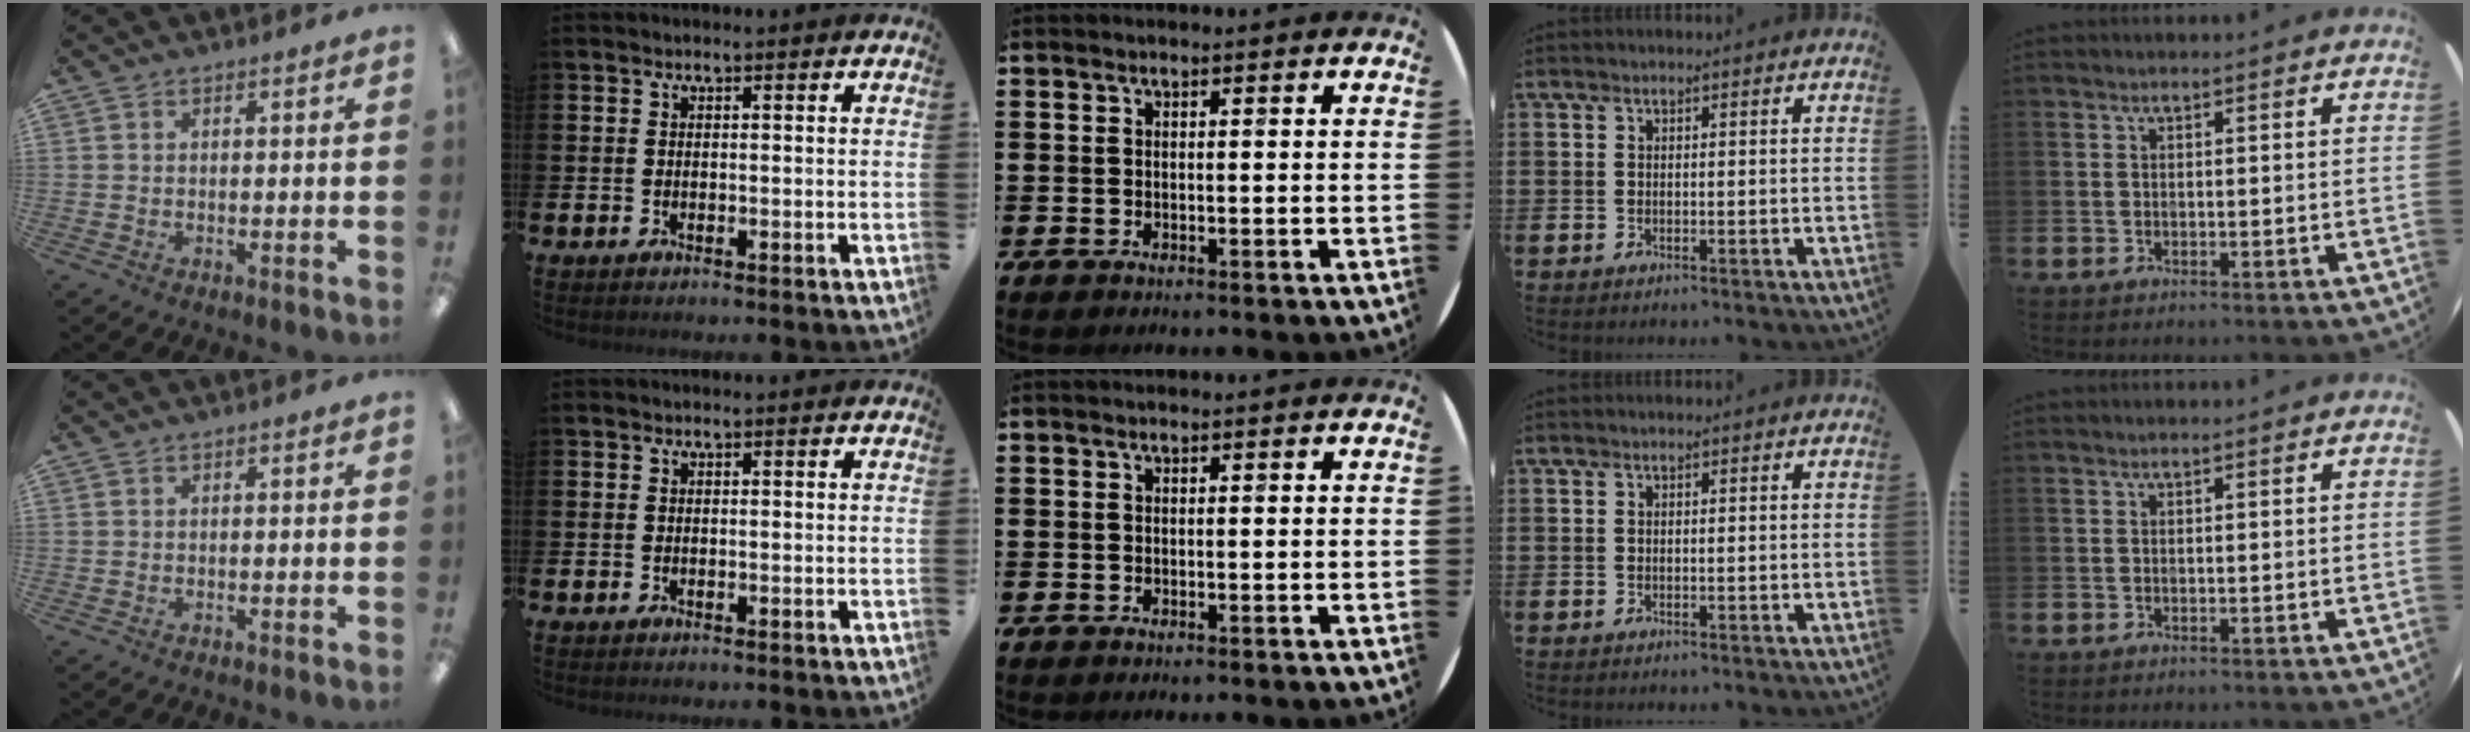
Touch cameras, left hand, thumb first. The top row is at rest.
{}